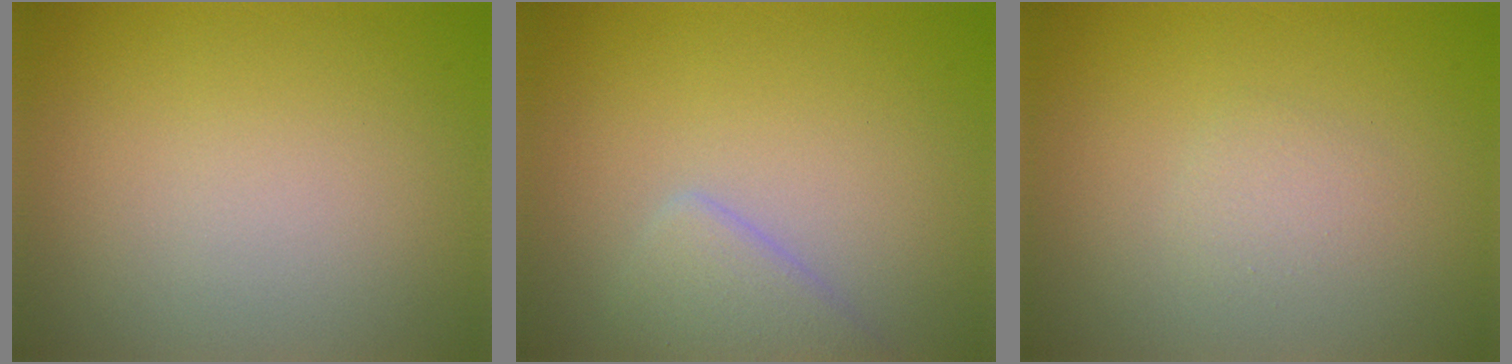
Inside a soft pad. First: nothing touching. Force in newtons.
{"total": 2.6, "press": 2.6, "slide": 0.0}
{"total": 1.0, "press": 1.0, "slide": 0.0}